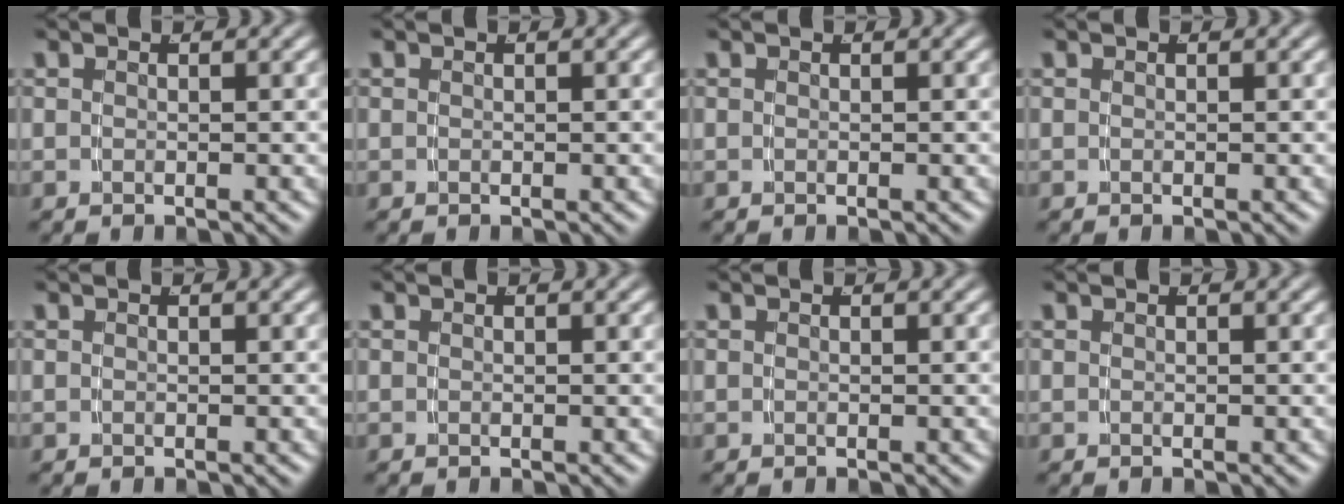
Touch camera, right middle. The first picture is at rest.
{"total": 0.0}
{"total": 0.0}
{"total": 0.0}
{"total": 0.0}
{"total": 0.0}
{"total": 0.0}
{"total": 0.0}